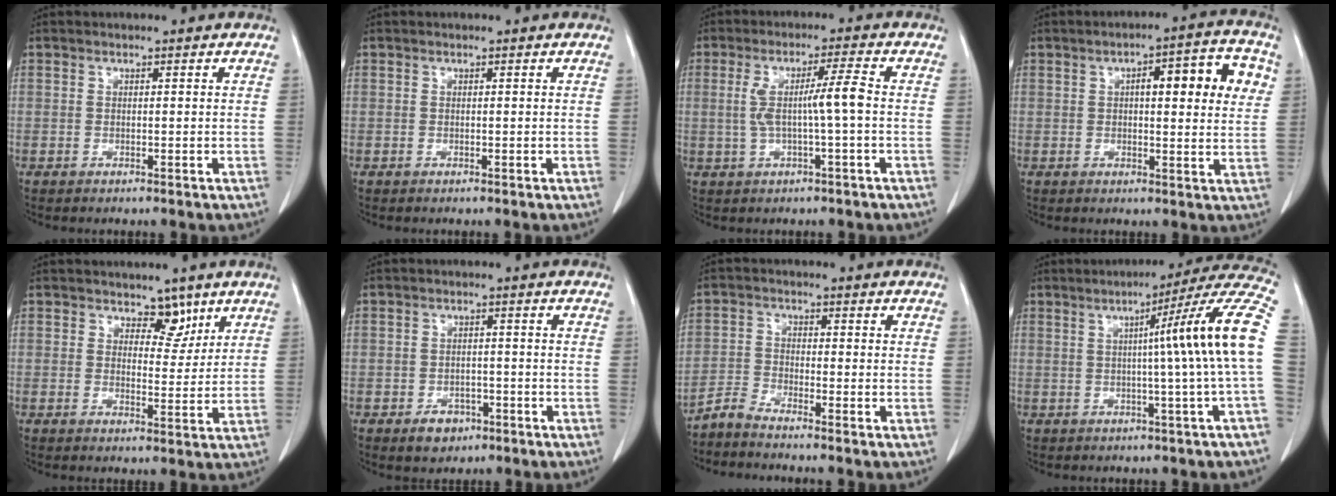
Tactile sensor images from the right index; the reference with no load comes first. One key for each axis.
{"total": 0.0}
{"total": 6.7, "fx": -0.2, "fy": 0.1, "fz": 6.7, "tx": -0.130, "ty": 0.014, "tz": 0.000}
{"total": 11.3, "fx": 3.0, "fy": 3.0, "fz": 10.5, "tx": -0.141, "ty": 0.027, "tz": 0.040}
{"total": 4.8, "fx": 3.2, "fy": 3.0, "fz": 2.1, "tx": -0.022, "ty": 0.001, "tz": 0.052}
{"total": 4.5, "fx": -2.5, "fy": 3.2, "fz": 1.9, "tx": -0.026, "ty": 0.005, "tz": -0.029}
{"total": 3.2, "fx": -3.1, "fy": 0.1, "fz": 0.9, "tx": -0.021, "ty": -0.008, "tz": -0.066}
{"total": 15.4, "fx": 1.1, "fy": -2.0, "fz": 15.2, "tx": -0.191, "ty": 0.022, "tz": 0.006}